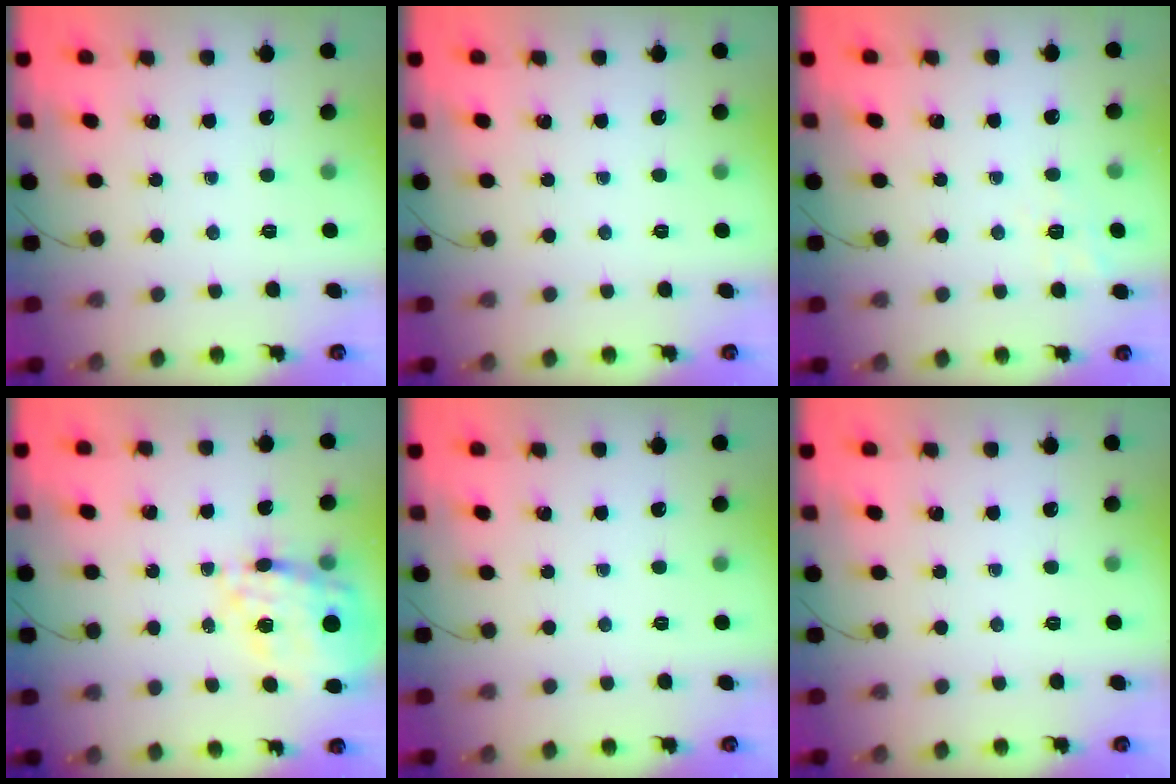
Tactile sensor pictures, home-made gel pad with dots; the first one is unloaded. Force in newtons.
{"total": 0.0}
{"total": 2.3, "press": 0.6, "slide": 2.2}
{"total": 20.0, "press": 19.6, "slide": 4.3}
{"total": 0.0}
{"total": 0.0}